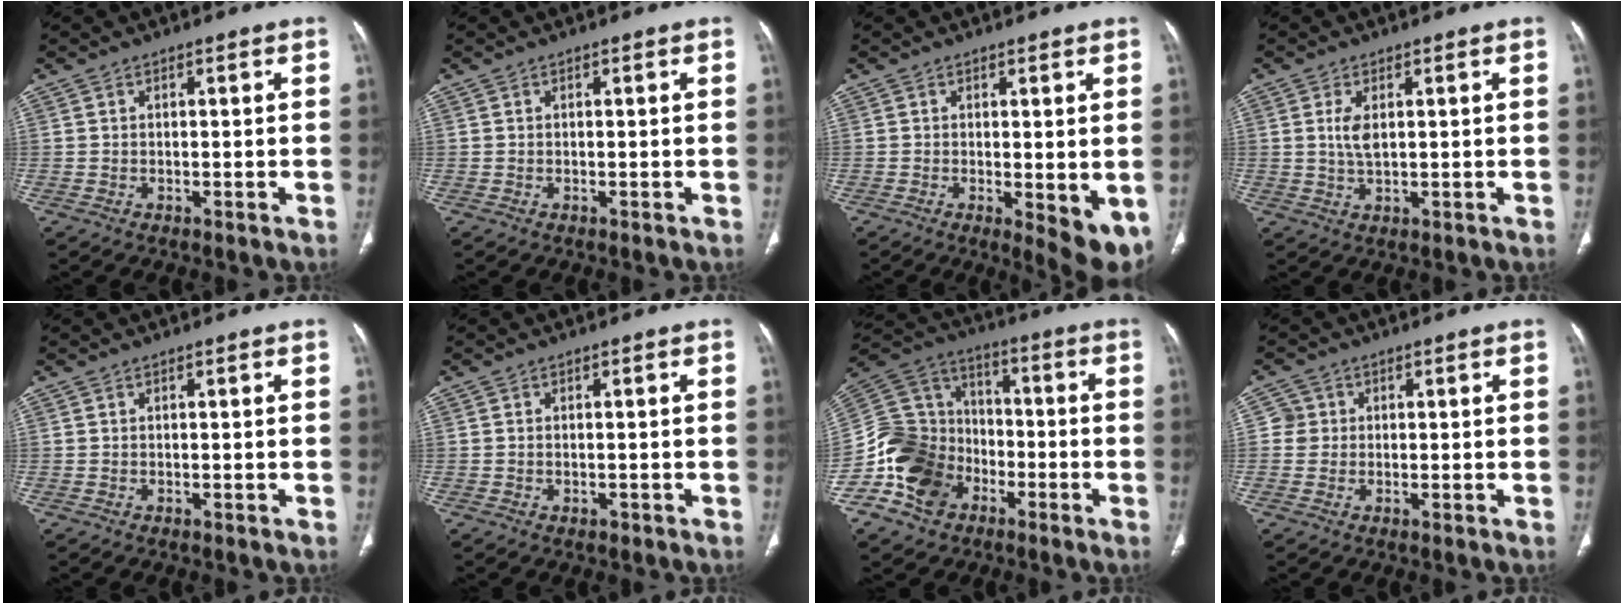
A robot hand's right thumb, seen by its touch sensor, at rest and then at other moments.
{"total": 0.0}
{"total": 7.3, "force": [-1.3, 2.5, 6.8], "torque": [-0.087, -0.021, -0.014]}
{"total": 3.6, "force": [0.9, 1.7, 3.1], "torque": [-0.065, -0.006, 0.020]}
{"total": 0.0}
{"total": 0.9, "force": [-0.3, 0.6, 0.6], "torque": [-0.012, 0.002, -0.002]}
{"total": 16.7, "force": [-7.3, 13.1, 7.3], "torque": [-0.118, 0.068, -0.135]}
{"total": 2.7, "force": [0.3, 2.7, 0.3], "torque": [0.015, 0.005, 0.000]}